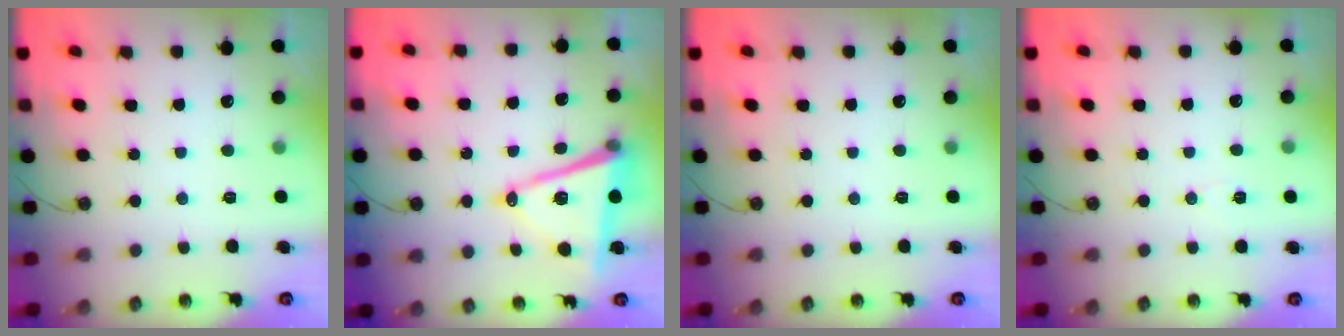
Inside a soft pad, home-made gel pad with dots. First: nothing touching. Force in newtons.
{"total": 13.7, "press": 13.1, "slide": 3.9}
{"total": 0.0}
{"total": 3.9, "press": 3.1, "slide": 2.3}